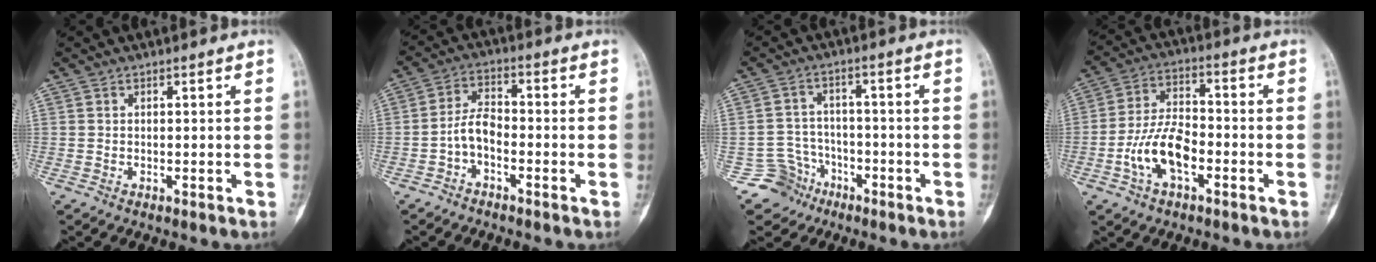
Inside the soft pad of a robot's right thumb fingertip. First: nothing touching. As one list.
[{"total": 5.0, "force": [-2.1, 2.8, 3.6], "torque": [-0.062, 0.030, -0.048]}, {"total": 6.3, "force": [-3.9, 5.0, -0.6], "torque": [0.045, 0.040, -0.069]}, {"total": 10.9, "force": [-3.8, 5.7, 8.4], "torque": [-0.156, 0.034, -0.074]}]